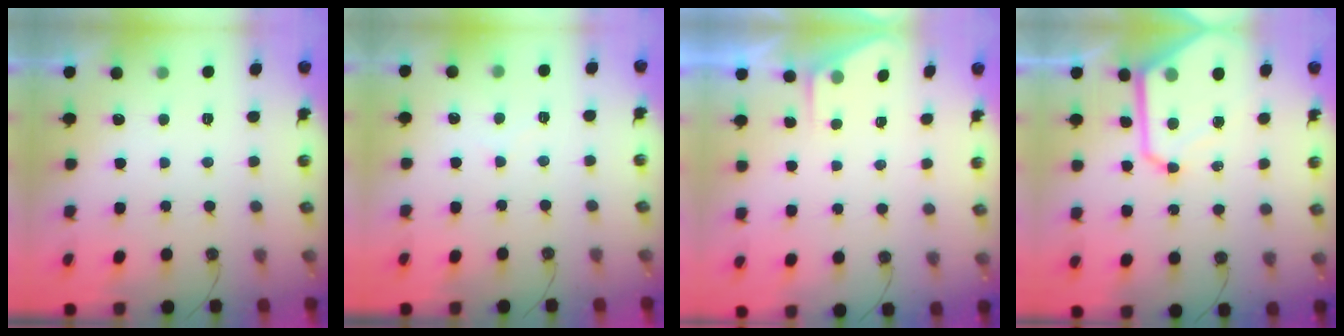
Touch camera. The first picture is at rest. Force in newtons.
{"total": 2.8, "press": 2.8, "slide": 0.5}
{"total": 2.2, "press": 2.2, "slide": 0.4}
{"total": 13.2, "press": 13.2, "slide": 1.3}